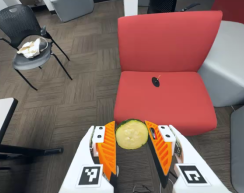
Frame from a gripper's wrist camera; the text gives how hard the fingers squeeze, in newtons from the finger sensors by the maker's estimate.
{"total": 9.3, "left": 9.5, "right": 9.2}